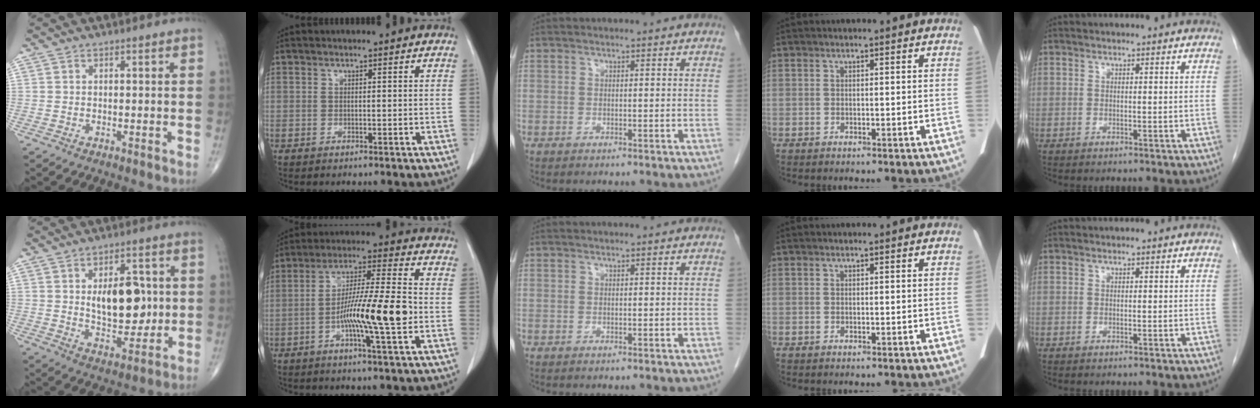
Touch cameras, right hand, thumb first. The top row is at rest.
{"thumb": {"total": 13.0, "force": [1.5, 7.3, 10.6], "torque": [-0.119, -0.013, 0.032]}, "index": {"total": 12.8, "force": [-3.0, 0.4, 12.4], "torque": [-0.220, 0.000, -0.056]}}